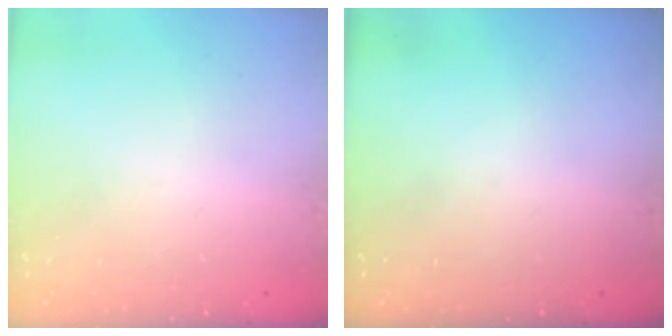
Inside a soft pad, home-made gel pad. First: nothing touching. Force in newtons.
{"total": 0.0}